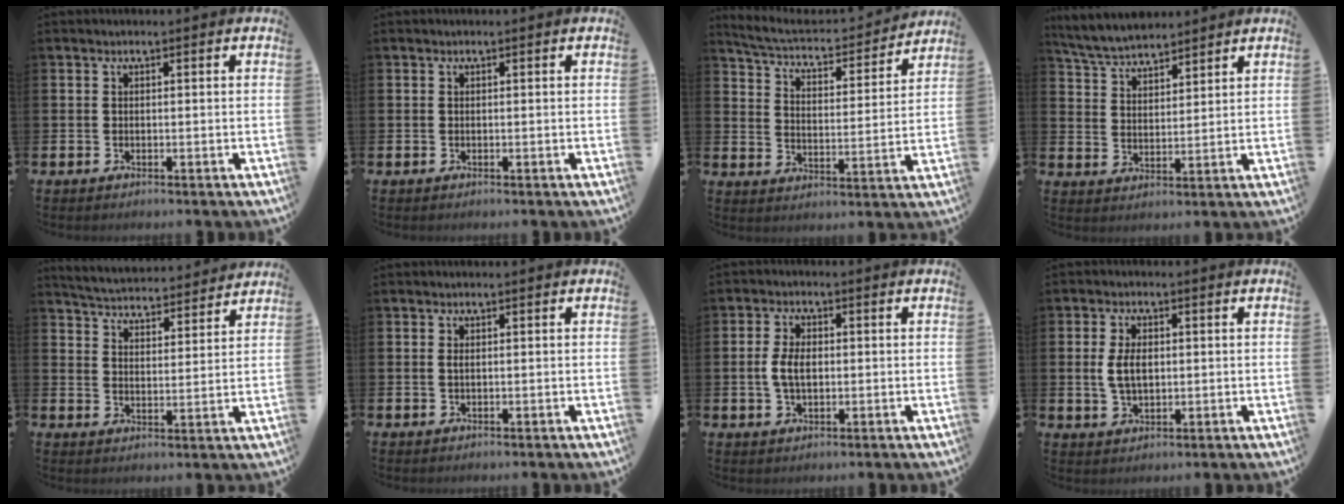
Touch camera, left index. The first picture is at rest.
{"total": 0.0}
{"total": 5.9, "force": [5.4, 1.3, 1.7], "torque": [-0.062, -0.041, 0.087]}
{"total": 5.5, "force": [5.3, 1.0, 0.9], "torque": [-0.043, -0.022, 0.098]}
{"total": 5.0, "force": [4.9, 0.5, 0.1], "torque": [-0.017, -0.043, 0.083]}
{"total": 0.6, "force": [0.2, 0.2, 0.6], "torque": [-0.004, -0.001, 0.001]}
{"total": 3.9, "force": [0.1, 2.3, 3.2], "torque": [-0.063, 0.005, -0.003]}
{"total": 4.2, "force": [0.7, 2.5, 3.3], "torque": [-0.054, 0.005, 0.008]}